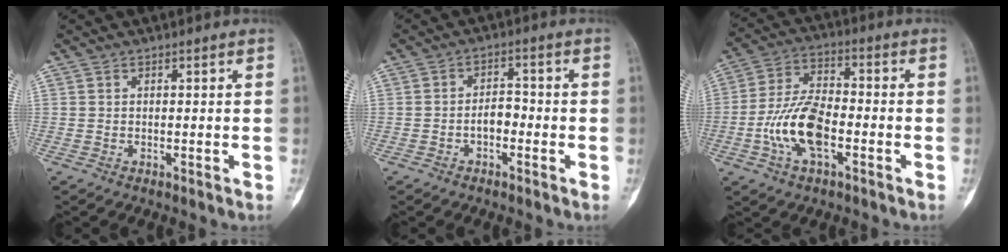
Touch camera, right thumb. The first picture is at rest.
{"total": 3.4, "force": [-1.3, 2.0, 2.4], "torque": [-0.026, 0.019, -0.030]}
{"total": 12.0, "force": [-3.6, 5.8, 9.9], "torque": [-0.191, 0.026, -0.074]}